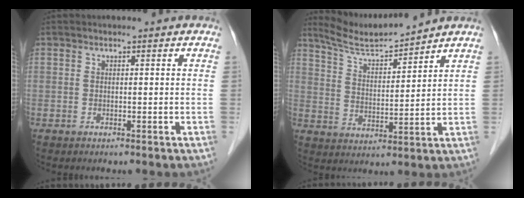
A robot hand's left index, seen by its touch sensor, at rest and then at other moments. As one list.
[{"total": 8.0, "force": [7.8, -0.5, 1.7], "torque": [-0.046, 0.005, 0.155]}]